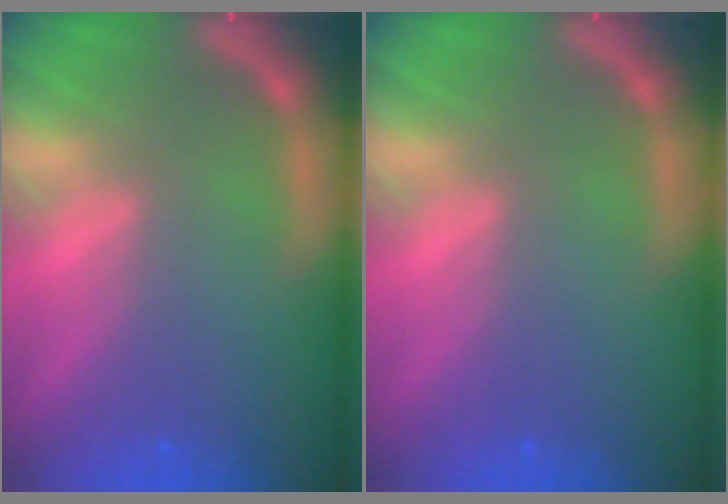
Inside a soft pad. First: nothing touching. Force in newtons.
{"total": 0.0}